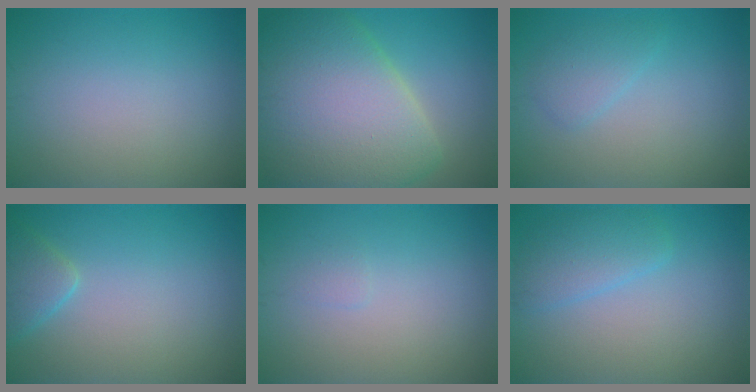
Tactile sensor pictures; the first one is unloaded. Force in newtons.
{"total": 12.1, "press": 12.0, "slide": 1.0}
{"total": 1.8, "press": 1.8, "slide": 0.1}
{"total": 2.5, "press": 2.4, "slide": 0.2}
{"total": 0.5, "press": 0.5, "slide": 0.0}
{"total": 2.7, "press": 2.7, "slide": 0.1}